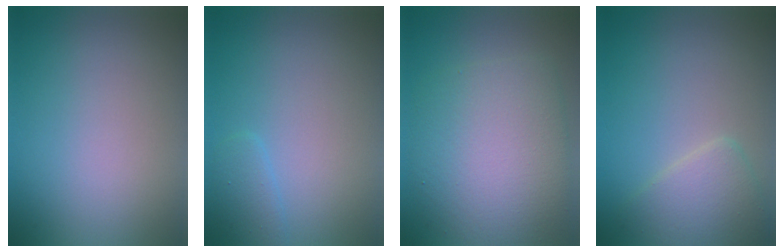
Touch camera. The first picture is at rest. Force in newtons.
{"total": 1.3, "press": 1.3, "slide": 0.2}
{"total": 8.2, "press": 8.2, "slide": 0.3}
{"total": 2.9, "press": 2.9, "slide": 0.1}